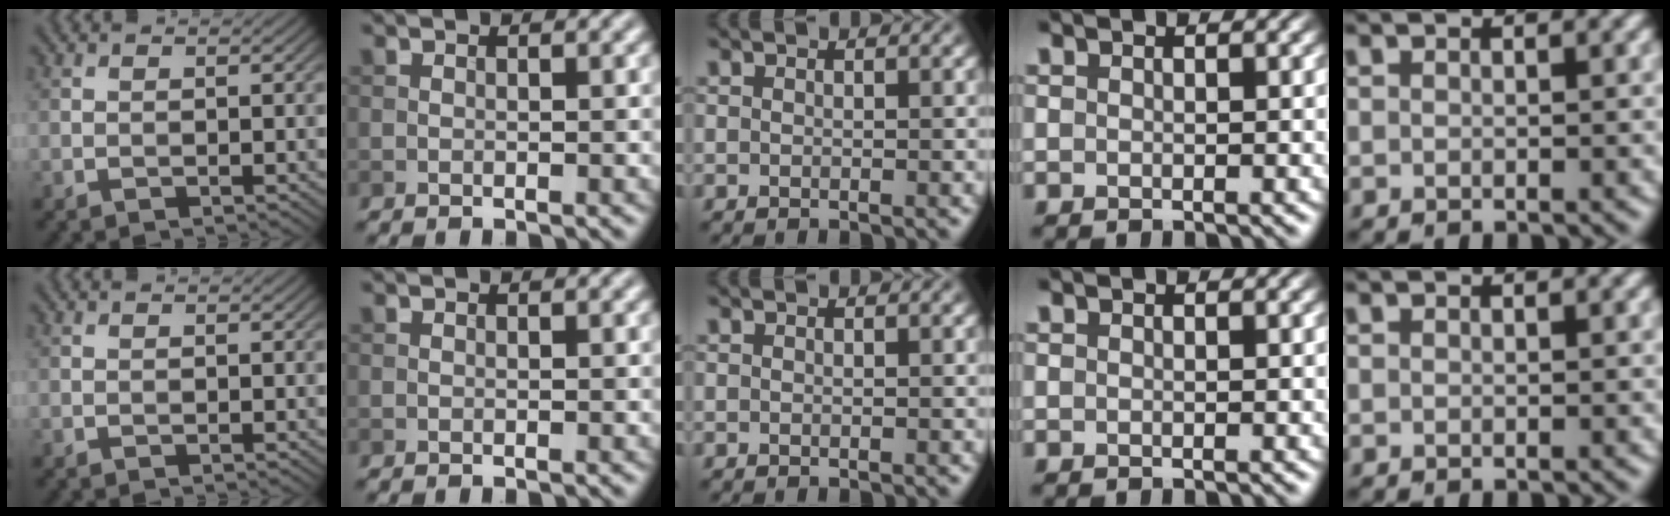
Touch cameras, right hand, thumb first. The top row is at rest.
{}